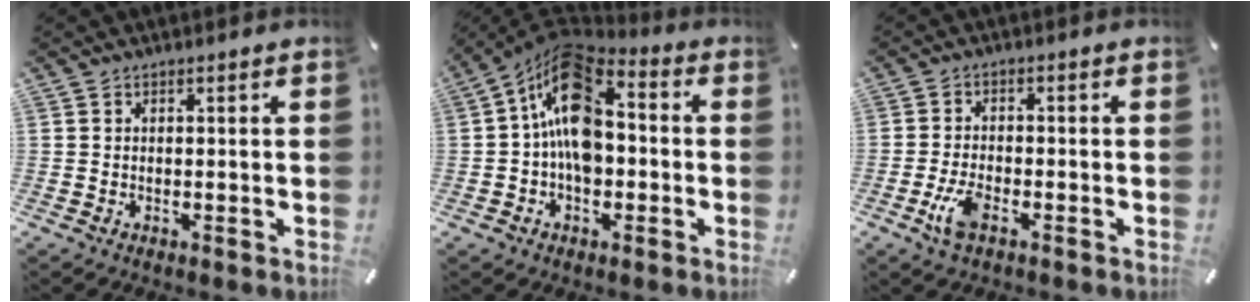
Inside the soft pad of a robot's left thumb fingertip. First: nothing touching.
{"total": 15.2, "force": [0.9, 10.0, 11.5], "torque": [-0.207, -0.003, 0.014]}
{"total": 5.4, "force": [-2.4, 2.4, 4.2], "torque": [-0.108, -0.005, -0.050]}